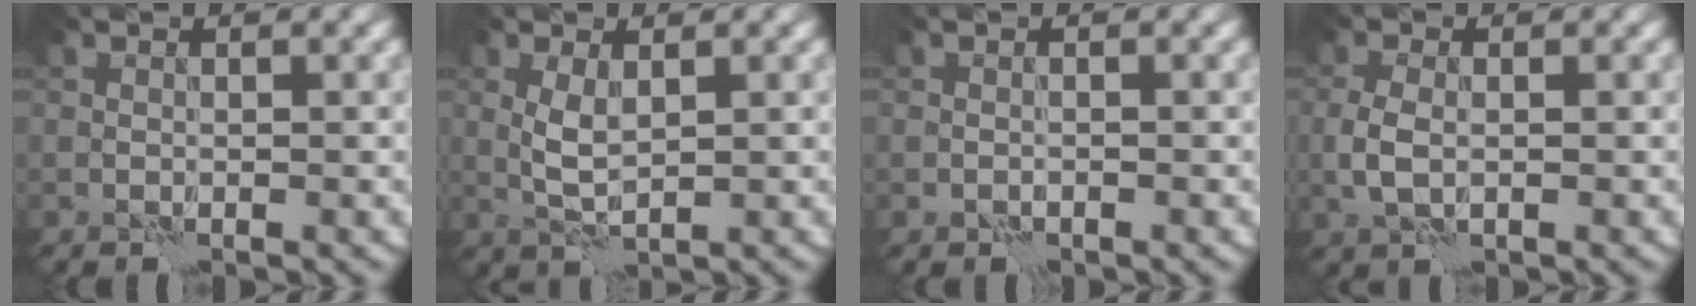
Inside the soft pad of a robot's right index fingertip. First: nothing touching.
{"total": 2.4, "force": [0.4, 0.9, 2.2], "torque": [-0.052, 0.001, 0.010]}
{"total": 0.5, "force": [-0.3, 0.4, 0.1], "torque": [-0.001, -0.002, -0.005]}
{"total": 2.7, "force": [-0.4, 1.7, 2.1], "torque": [-0.053, 0.000, -0.009]}